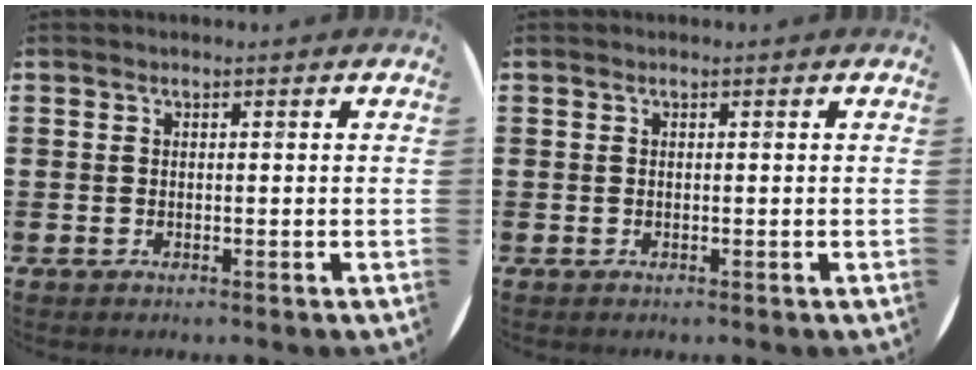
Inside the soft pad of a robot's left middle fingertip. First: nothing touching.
{"total": 0.0}